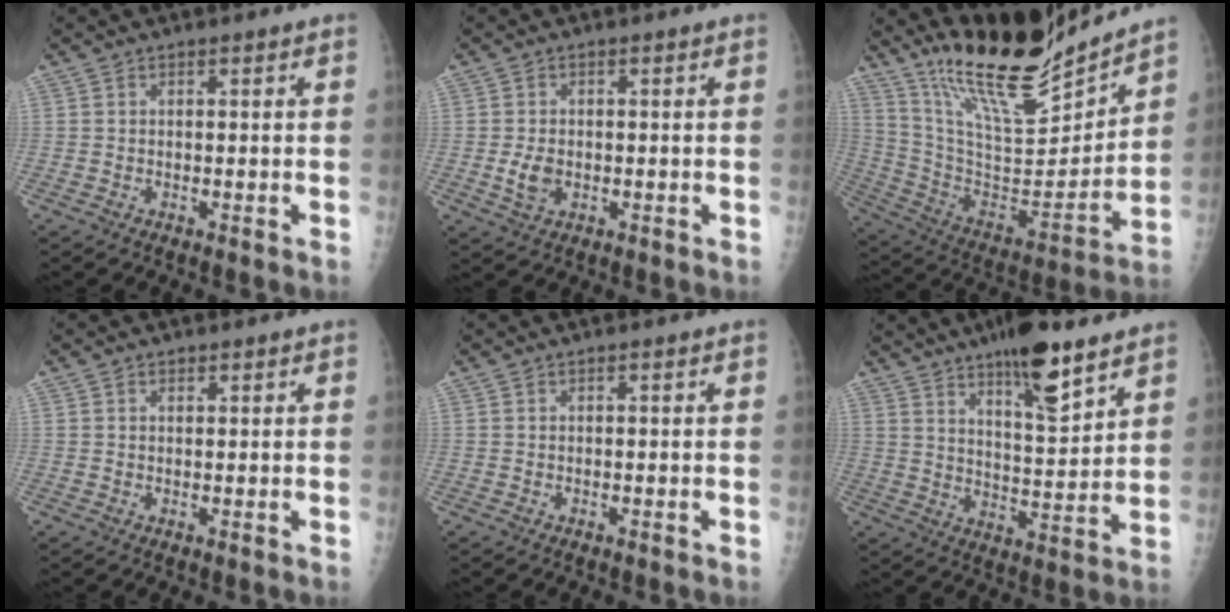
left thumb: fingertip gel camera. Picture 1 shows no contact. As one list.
[{"total": 3.7, "force": [-0.5, 2.6, 2.6], "torque": [-0.046, -0.003, -0.006]}, {"total": 22.0, "force": [19.0, 4.6, 10.0], "torque": [-0.136, -0.115, 0.334]}, {"total": 1.0, "force": [0.6, 0.7, 0.3], "torque": [0.000, -0.004, 0.008]}, {"total": 0.0}, {"total": 13.4, "force": [8.9, 3.6, 9.4], "torque": [-0.128, -0.056, 0.146]}]